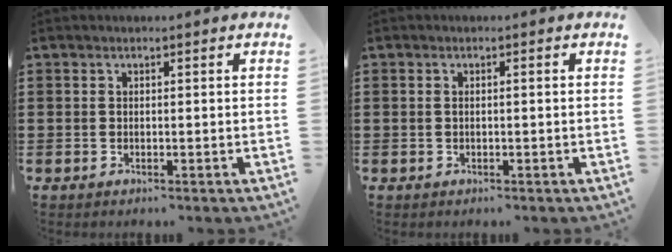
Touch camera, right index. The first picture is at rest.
{"total": 0.7, "force": [0.0, 0.1, 0.6], "torque": [-0.013, -0.001, 0.000]}